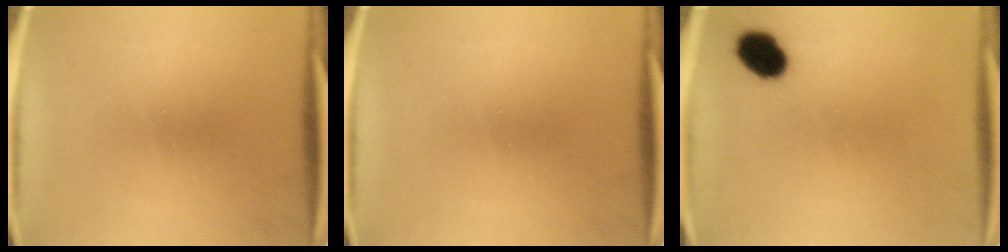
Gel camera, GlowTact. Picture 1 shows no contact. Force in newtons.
{"total": 0.0}
{"total": 7.0}